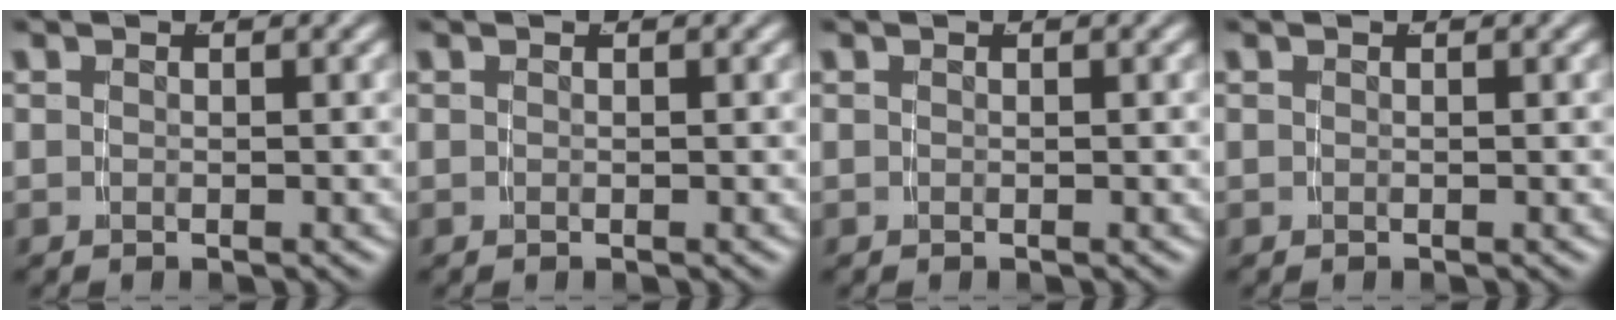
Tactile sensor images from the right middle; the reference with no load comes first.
{"total": 0.0}
{"total": 0.0}
{"total": 0.0}